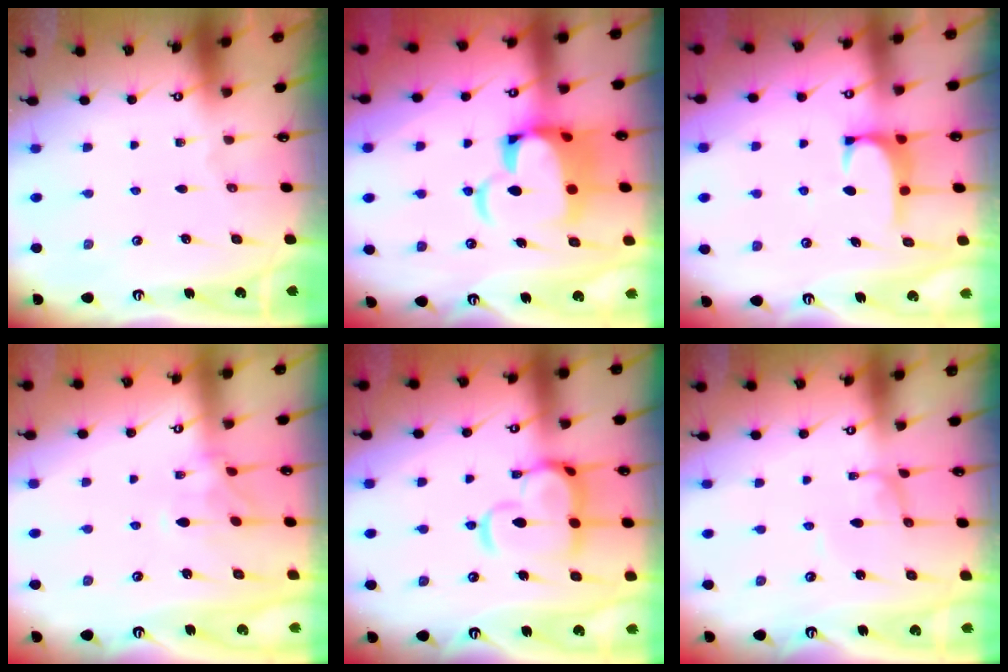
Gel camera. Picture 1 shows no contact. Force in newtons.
{"total": 10.7, "press": 10.5, "slide": 2.0}
{"total": 1.3, "press": 1.1, "slide": 0.6}
{"total": 1.0, "press": 0.6, "slide": 0.9}
{"total": 7.6, "press": 7.5, "slide": 1.4}
{"total": 1.5, "press": 1.4, "slide": 0.1}